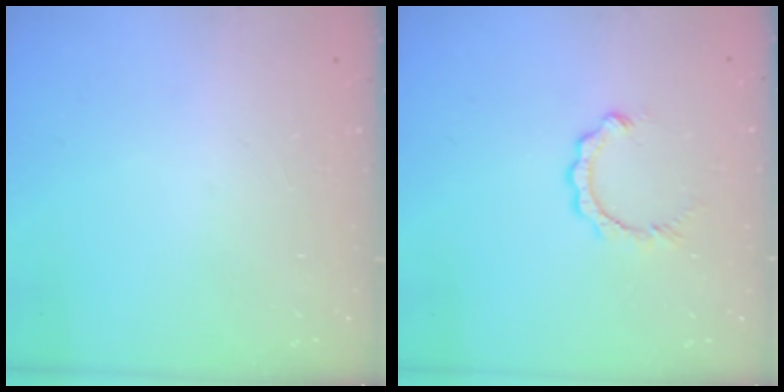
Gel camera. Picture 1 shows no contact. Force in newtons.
{"total": 2.6, "press": 2.6, "slide": 0.3}